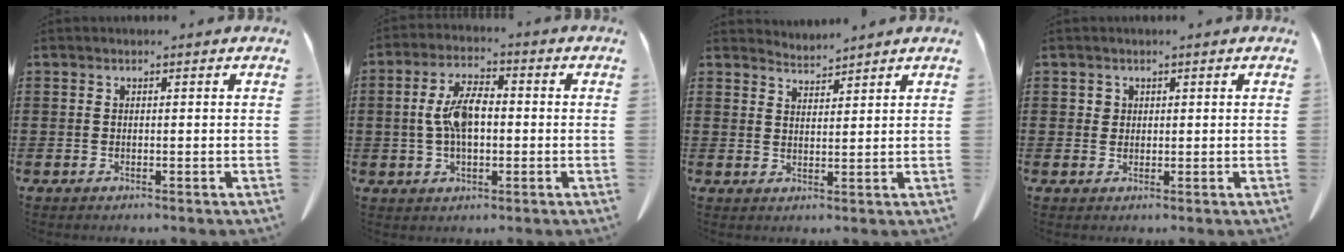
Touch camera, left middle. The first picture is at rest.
{"total": 7.4, "force": [0.0, 3.3, 6.6], "torque": [-0.143, 0.006, -0.007]}
{"total": 2.6, "force": [2.5, -0.1, -0.5], "torque": [0.001, -0.009, 0.048]}
{"total": 1.2, "force": [0.7, 1.0, 0.3], "torque": [0.000, -0.002, 0.013]}